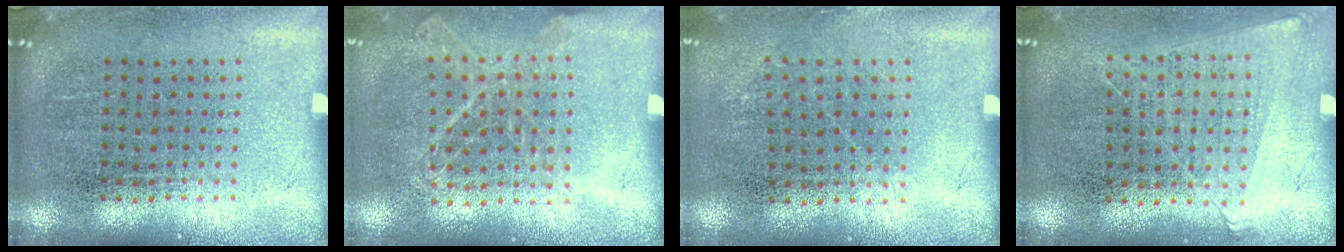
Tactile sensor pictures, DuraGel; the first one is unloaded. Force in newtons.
{"total": 1.1, "press": 1.0, "slide": 0.4}
{"total": 0.8, "press": 0.6, "slide": 0.5}
{"total": 1.0, "press": 0.9, "slide": 0.4}